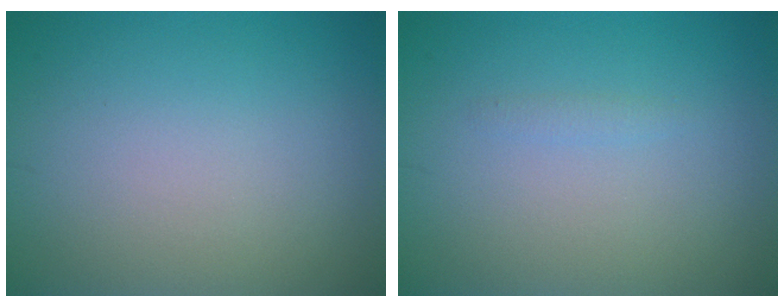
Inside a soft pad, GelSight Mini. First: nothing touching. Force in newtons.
{"total": 0.6, "press": 0.6, "slide": 0.1}